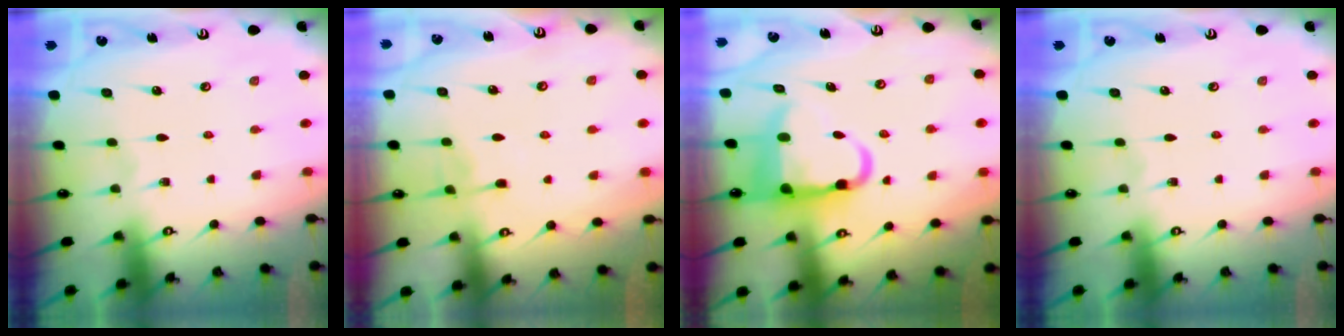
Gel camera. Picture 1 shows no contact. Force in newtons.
{"total": 4.1, "press": 4.0, "slide": 0.5}
{"total": 10.9, "press": 10.7, "slide": 2.0}
{"total": 0.0}